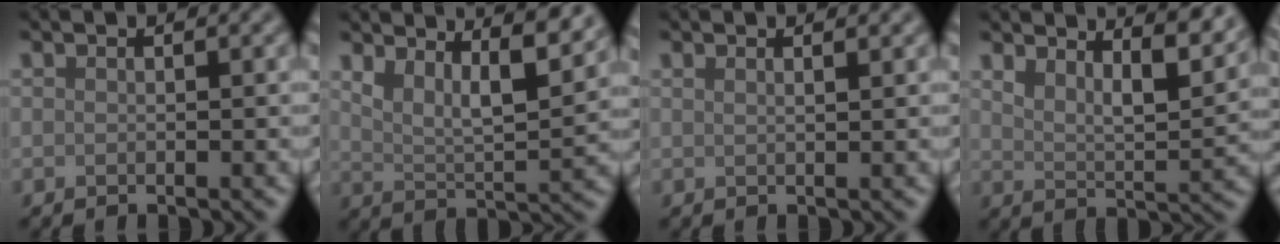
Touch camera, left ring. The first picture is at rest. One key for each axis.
{"total": 6.2, "fx": 4.2, "fy": 1.7, "fz": 4.3, "tx": -0.080, "ty": 0.000, "tz": 0.072}
{"total": 1.5, "fx": 1.1, "fy": 0.6, "fz": 0.9, "tx": -0.008, "ty": 0.002, "tz": 0.004}
{"total": 6.3, "fx": 4.7, "fy": 1.9, "fz": 3.9, "tx": -0.057, "ty": 0.002, "tz": 0.061}